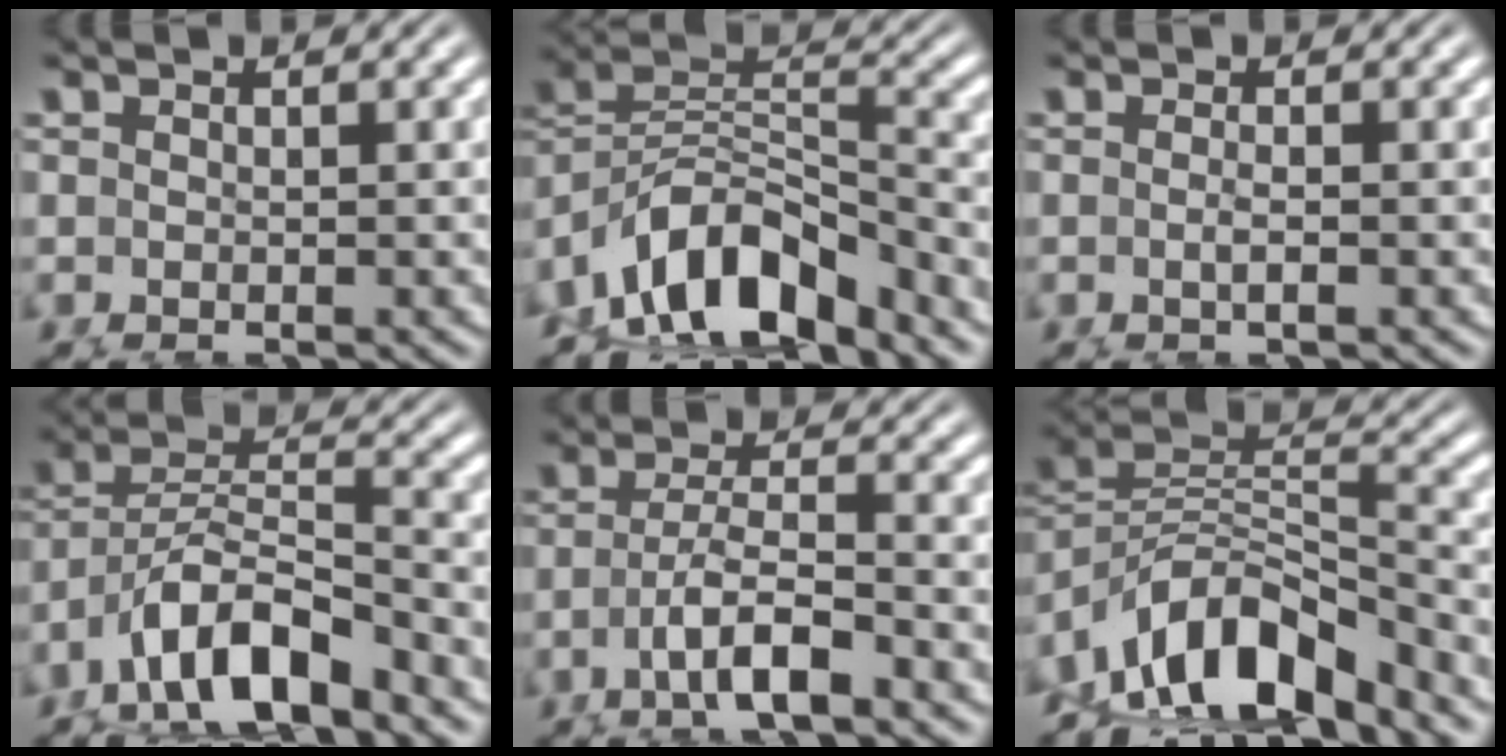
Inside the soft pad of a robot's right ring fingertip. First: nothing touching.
{"total": 9.7, "force": [-3.9, 6.7, 5.9], "torque": [-0.118, -0.031, -0.059]}
{"total": 1.2, "force": [-0.8, -0.5, 0.8], "torque": [-0.014, -0.007, -0.010]}
{"total": 6.4, "force": [-2.6, 3.9, 4.3], "torque": [-0.097, -0.023, -0.038]}
{"total": 4.3, "force": [-2.1, 0.8, 3.7], "torque": [-0.067, -0.012, -0.029]}
{"total": 10.6, "force": [-3.9, 7.2, 6.7], "torque": [-0.132, -0.032, -0.055]}